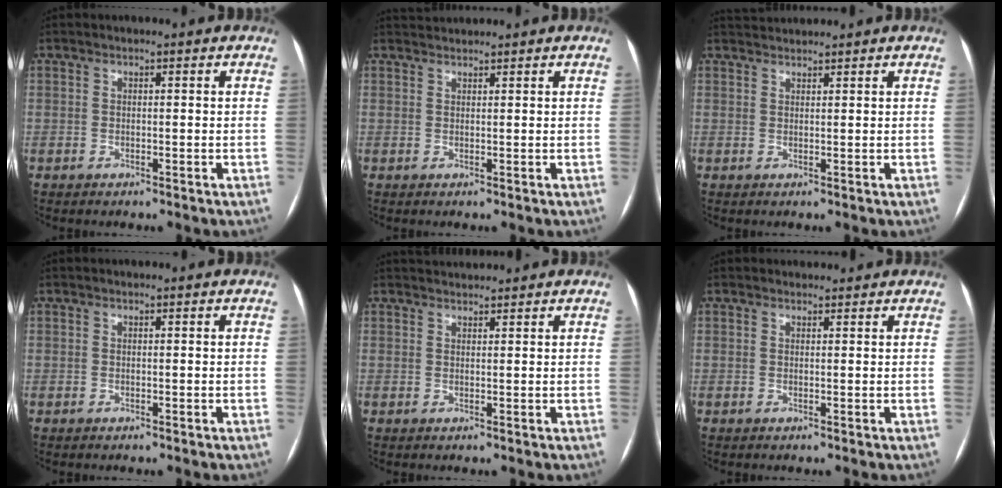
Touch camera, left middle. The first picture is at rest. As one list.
[{"total": 1.8, "force": [1.7, -0.3, -0.2], "torque": [-0.001, 0.016, 0.041]}, {"total": 2.5, "force": [2.4, -0.2, -0.1], "torque": [-0.003, 0.022, 0.050]}, {"total": 0.0}, {"total": 2.4, "force": [2.4, 0.0, 0.0], "torque": [-0.004, 0.022, 0.046]}, {"total": 1.6, "force": [1.5, 0.5, 0.0], "torque": [-0.004, 0.013, 0.022]}]